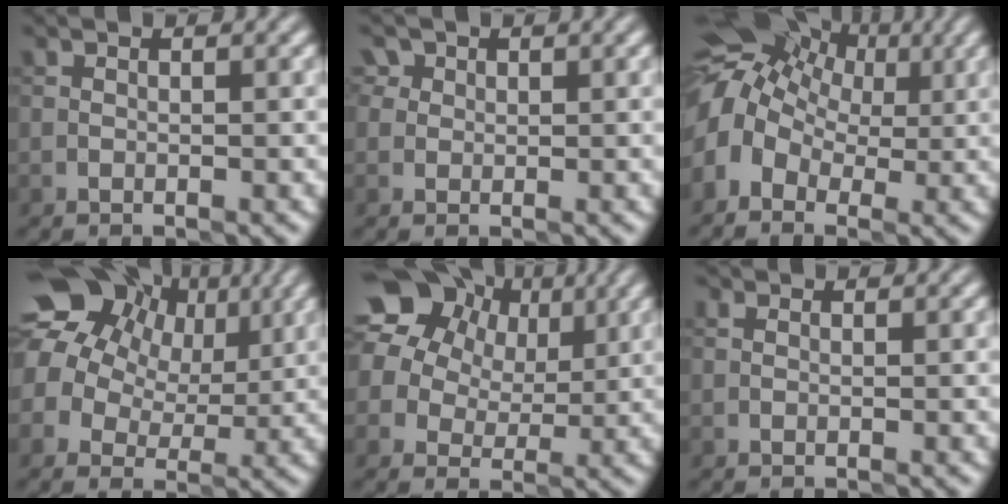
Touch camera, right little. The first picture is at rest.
{"total": 2.8, "force": [1.6, 2.1, 1.0], "torque": [-0.005, 0.017, 0.007]}
{"total": 9.0, "force": [1.7, 6.5, 6.0], "torque": [-0.112, 0.021, 0.019]}
{"total": 13.5, "force": [5.7, 10.0, 7.1], "torque": [-0.145, 0.046, 0.094]}
{"total": 15.2, "force": [7.5, 11.0, 7.3], "torque": [-0.155, 0.040, 0.143]}
{"total": 0.7, "force": [0.2, 0.6, 0.4], "torque": [-0.006, -0.006, -0.011]}